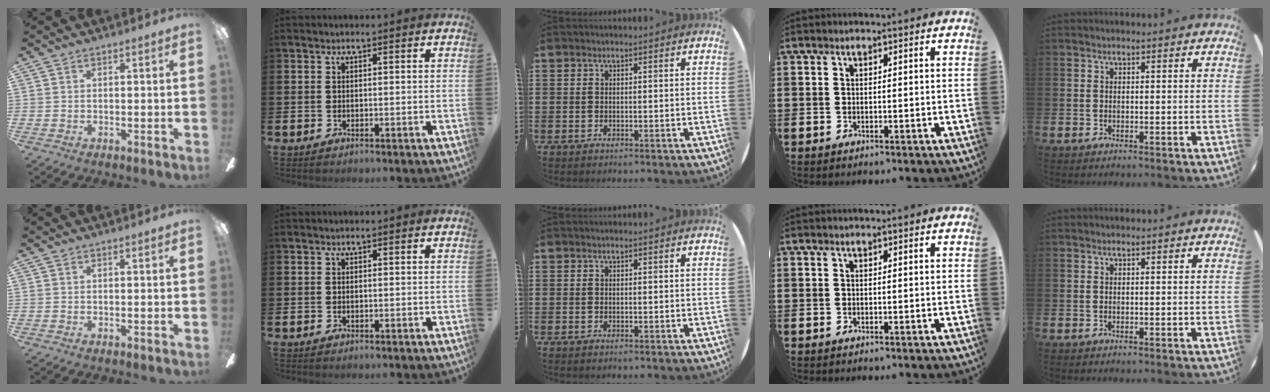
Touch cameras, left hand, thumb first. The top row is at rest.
{}